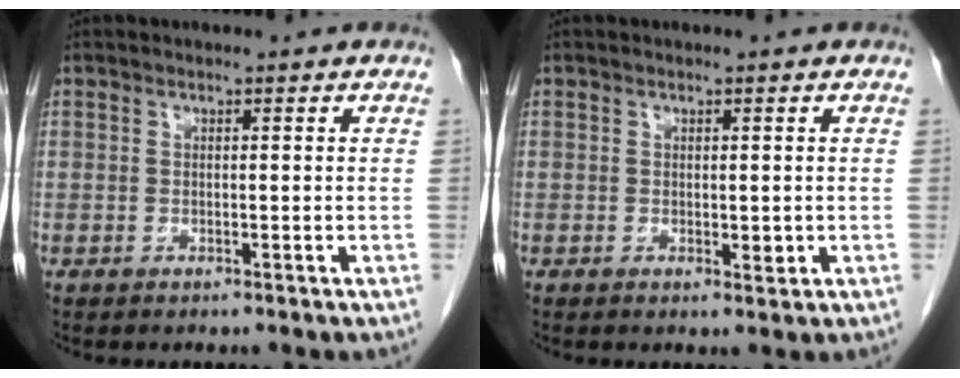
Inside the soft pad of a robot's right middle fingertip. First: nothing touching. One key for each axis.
{"total": 1.3, "fx": -0.1, "fy": 0.7, "fz": 1.1, "tx": -0.011, "ty": -0.003, "tz": 0.001}